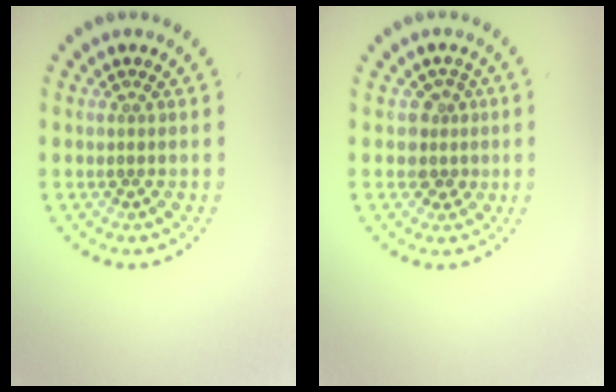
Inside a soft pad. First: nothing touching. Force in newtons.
{"total": 2.1, "press": 1.7, "slide": 1.2}